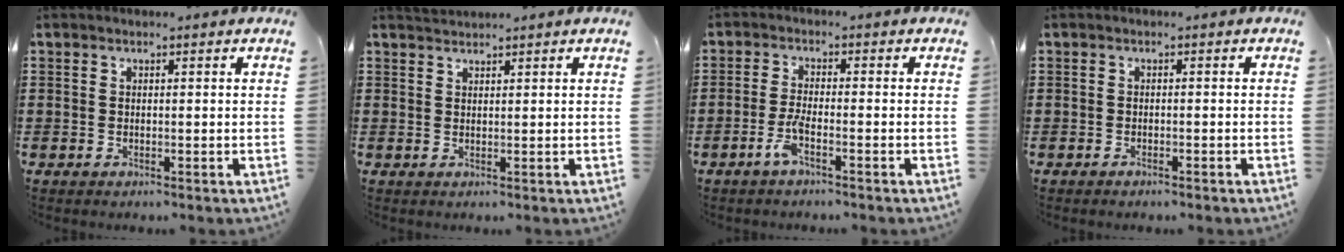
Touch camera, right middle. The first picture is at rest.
{"total": 1.4, "force": [1.4, -0.1, -0.1], "torque": [-0.002, 0.001, 0.027]}
{"total": 3.2, "force": [-1.8, 0.5, 2.6], "torque": [-0.061, -0.004, -0.036]}
{"total": 0.7, "force": [-0.6, 0.1, 0.2], "torque": [-0.006, -0.001, -0.013]}